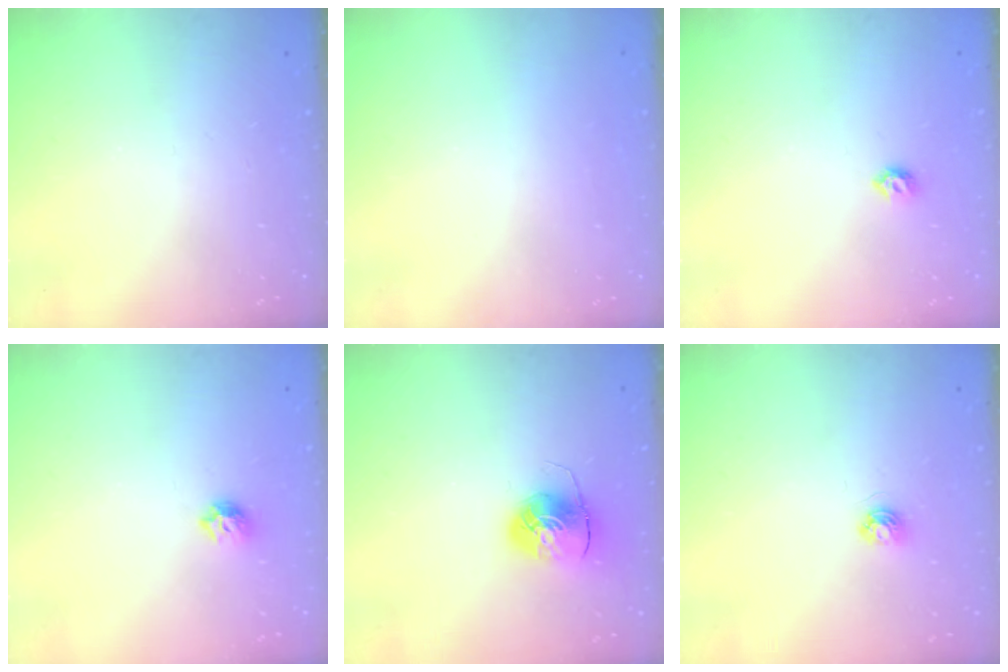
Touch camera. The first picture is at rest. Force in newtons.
{"total": 0.9, "press": 0.9, "slide": 0.1}
{"total": 5.0, "press": 4.9, "slide": 1.1}
{"total": 5.6, "press": 5.5, "slide": 0.9}
{"total": 8.6, "press": 8.6, "slide": 0.6}
{"total": 3.7, "press": 3.7, "slide": 0.5}